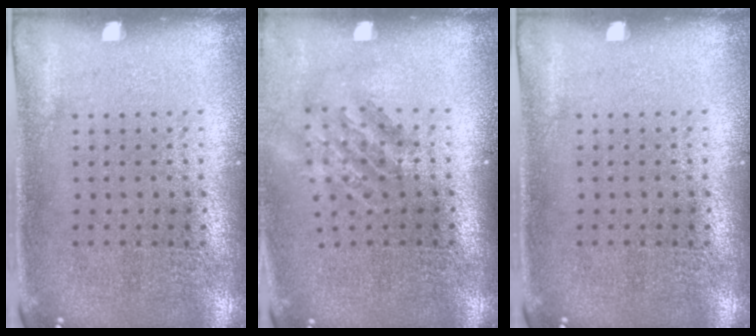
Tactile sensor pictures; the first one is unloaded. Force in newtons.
{"total": 1.6, "press": 1.1, "slide": 1.1}
{"total": 0.0}